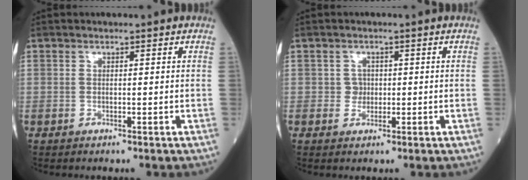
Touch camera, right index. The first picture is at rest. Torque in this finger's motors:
{"motor_torque": [-0.10, 0.01, -0.03, 0.00]}